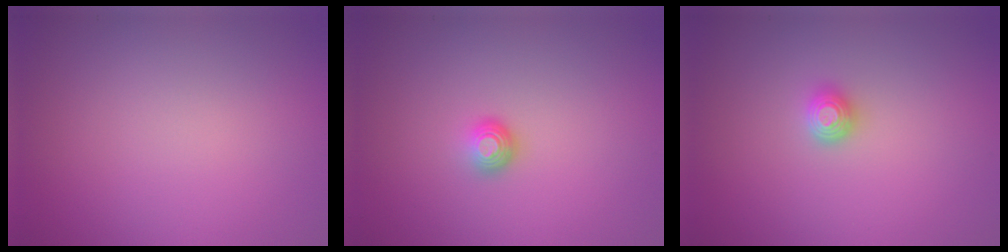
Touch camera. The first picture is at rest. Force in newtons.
{"total": 1.4, "press": 1.0, "slide": 1.0}
{"total": 1.3, "press": 1.2, "slide": 0.4}